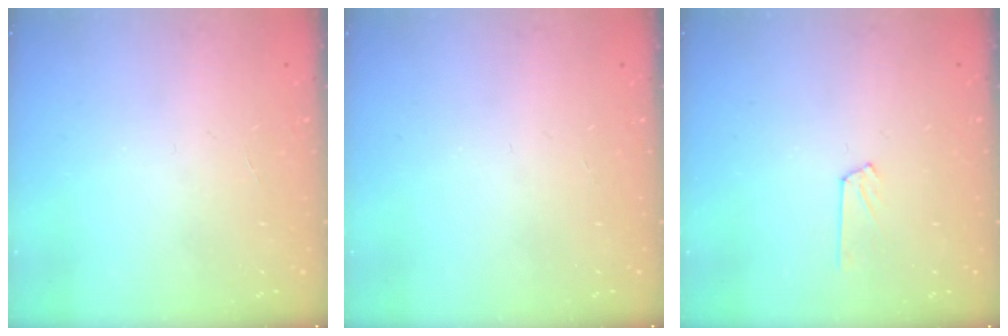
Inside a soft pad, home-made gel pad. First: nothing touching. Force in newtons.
{"total": 0.0}
{"total": 4.6, "press": 4.6, "slide": 0.5}